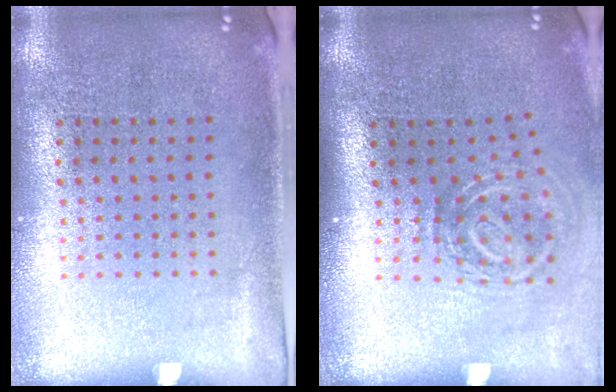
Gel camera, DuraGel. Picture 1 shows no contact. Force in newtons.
{"total": 1.9, "press": 1.2, "slide": 1.5}